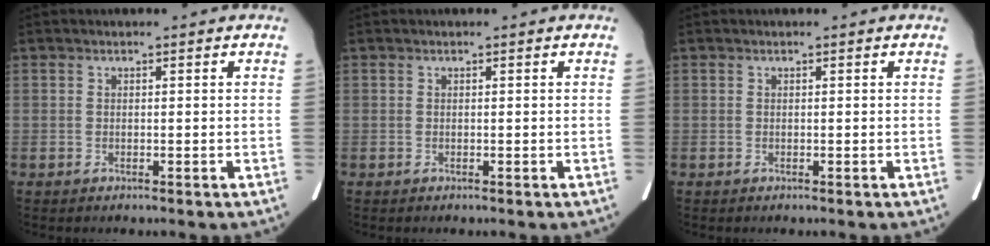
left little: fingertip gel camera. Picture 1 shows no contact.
{"total": 0.0}
{"total": 0.0}